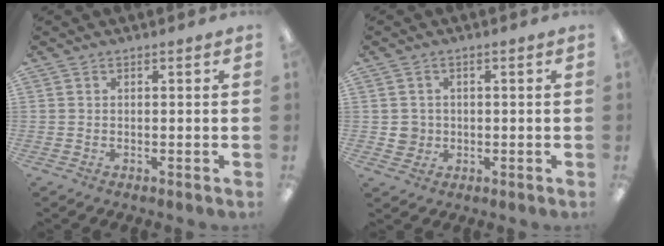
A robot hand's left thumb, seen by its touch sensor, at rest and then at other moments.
{"total": 3.2, "force": [0.2, 3.2, 0.4], "torque": [-0.004, 0.002, 0.001]}